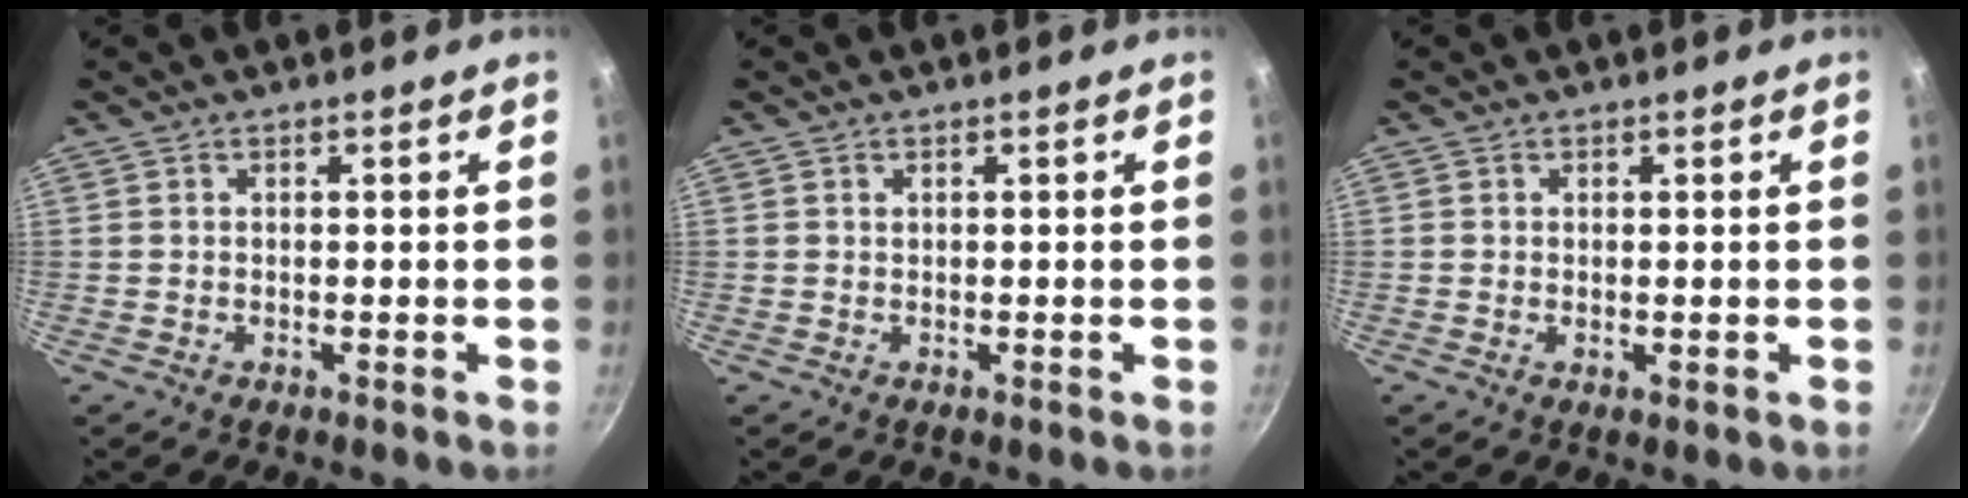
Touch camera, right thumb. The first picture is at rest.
{"total": 0.0}
{"total": 0.6, "force": [0.2, 0.3, 0.5], "torque": [-0.007, -0.006, 0.000]}